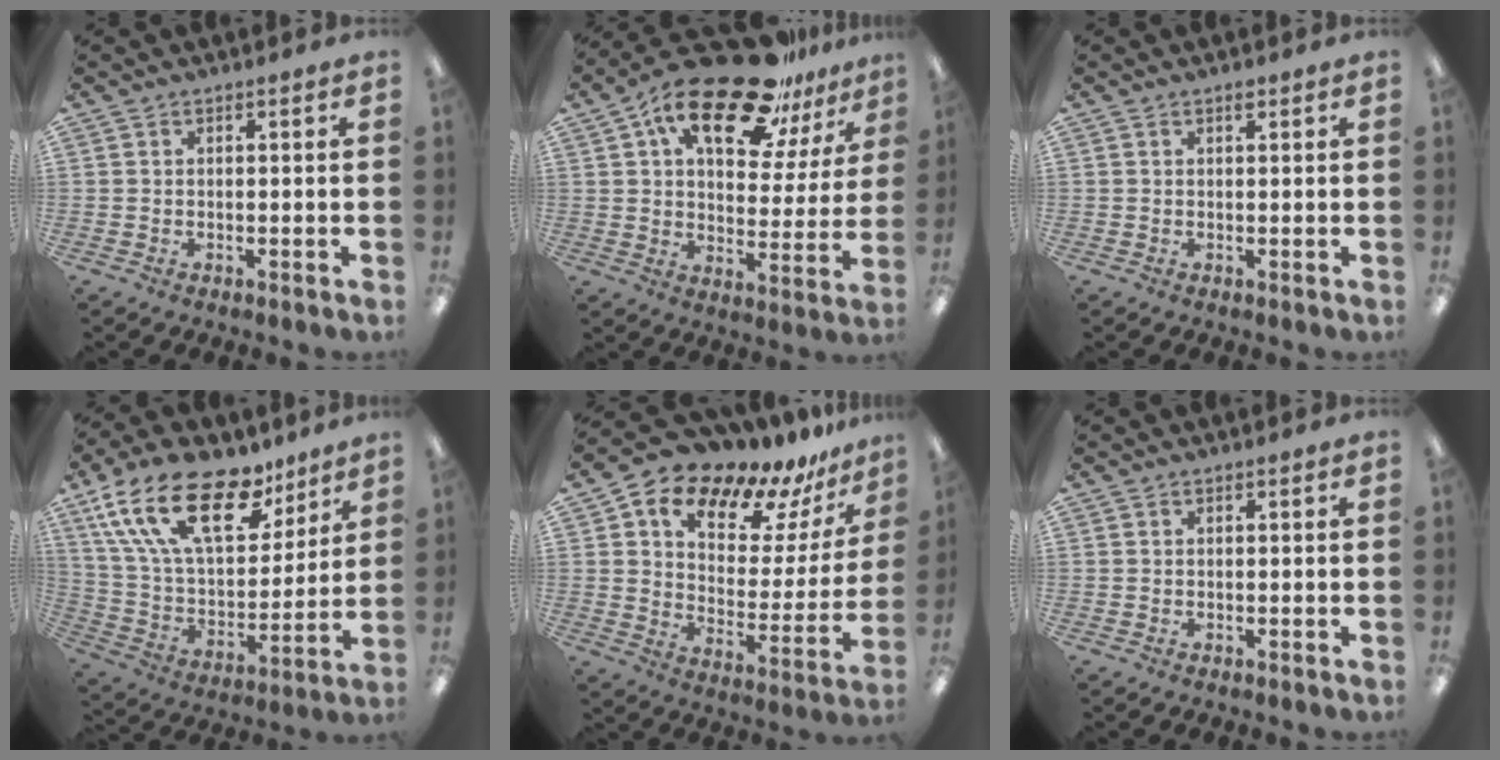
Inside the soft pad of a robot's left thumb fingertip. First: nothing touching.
{"total": 21.8, "force": [14.4, 8.9, 13.6], "torque": [-0.226, -0.077, 0.244]}
{"total": 0.9, "force": [0.7, 0.3, 0.5], "torque": [-0.004, -0.002, 0.010]}
{"total": 24.9, "force": [13.9, 12.5, 16.5], "torque": [-0.317, -0.069, 0.245]}
{"total": 15.7, "force": [12.2, 7.0, 6.9], "torque": [-0.130, -0.089, 0.206]}
{"total": 0.0}